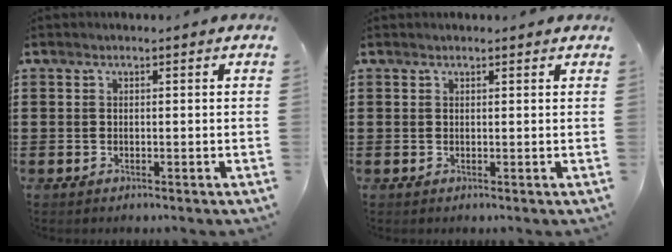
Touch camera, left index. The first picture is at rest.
{"total": 0.6, "force": [0.5, 0.4, 0.0], "torque": [-0.003, 0.002, 0.010]}